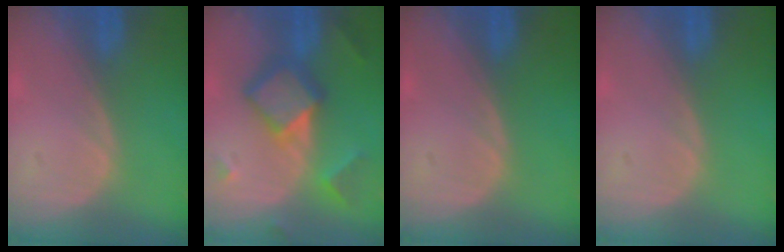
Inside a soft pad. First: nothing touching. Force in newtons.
{"total": 7.7, "press": 7.7, "slide": 0.7}
{"total": 0.0}
{"total": 0.0}